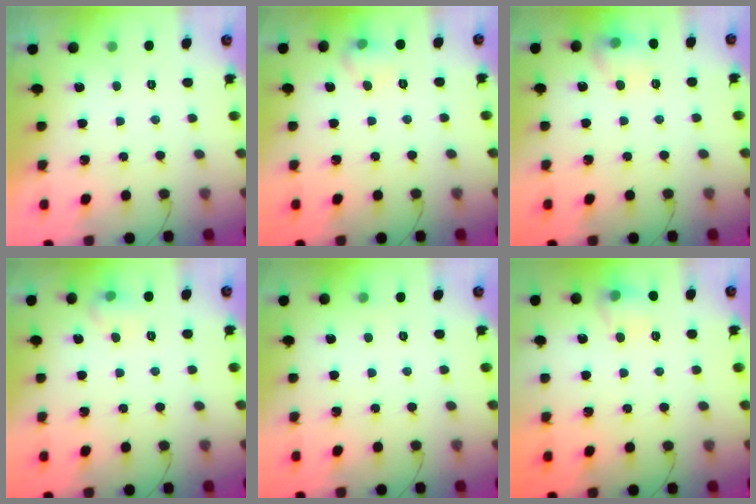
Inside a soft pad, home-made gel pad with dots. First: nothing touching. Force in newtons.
{"total": 8.3, "press": 6.2, "slide": 5.5}
{"total": 9.6, "press": 9.5, "slide": 1.3}
{"total": 5.8, "press": 5.6, "slide": 1.6}
{"total": 2.7, "press": 2.0, "slide": 1.8}
{"total": 8.9, "press": 8.9, "slide": 0.7}